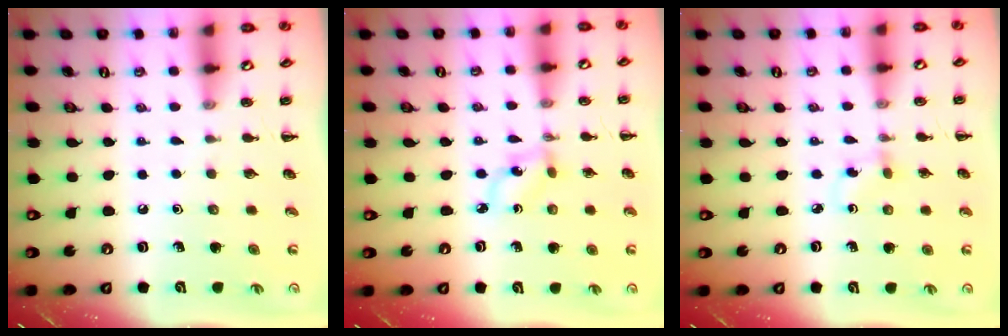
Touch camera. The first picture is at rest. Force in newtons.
{"total": 1.8, "press": 1.7, "slide": 0.5}
{"total": 1.6, "press": 1.4, "slide": 0.8}